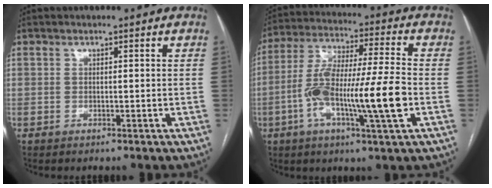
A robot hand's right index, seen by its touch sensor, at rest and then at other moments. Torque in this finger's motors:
{"motor_torque": [1.82, -0.25, 0.60, 0.21]}